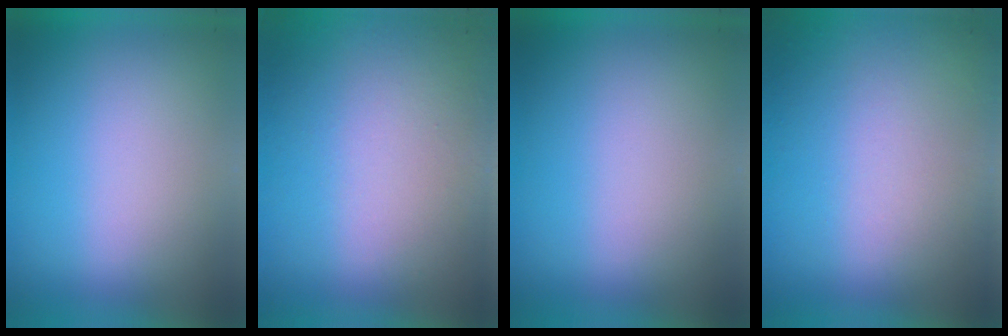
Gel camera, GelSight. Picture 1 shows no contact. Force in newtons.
{"total": 8.2}
{"total": 0.0}
{"total": 6.1}